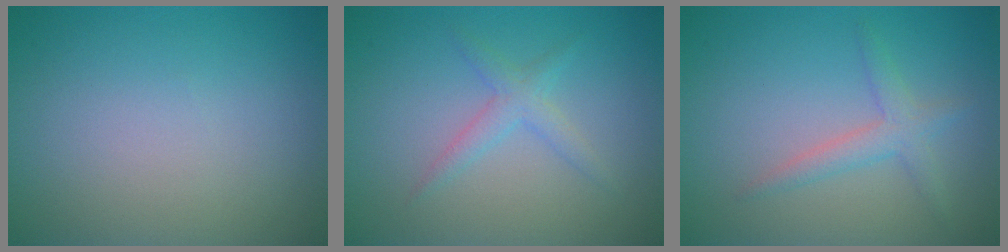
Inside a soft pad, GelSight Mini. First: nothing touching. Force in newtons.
{"total": 1.8, "press": 1.8, "slide": 0.2}
{"total": 2.1, "press": 2.1, "slide": 0.2}